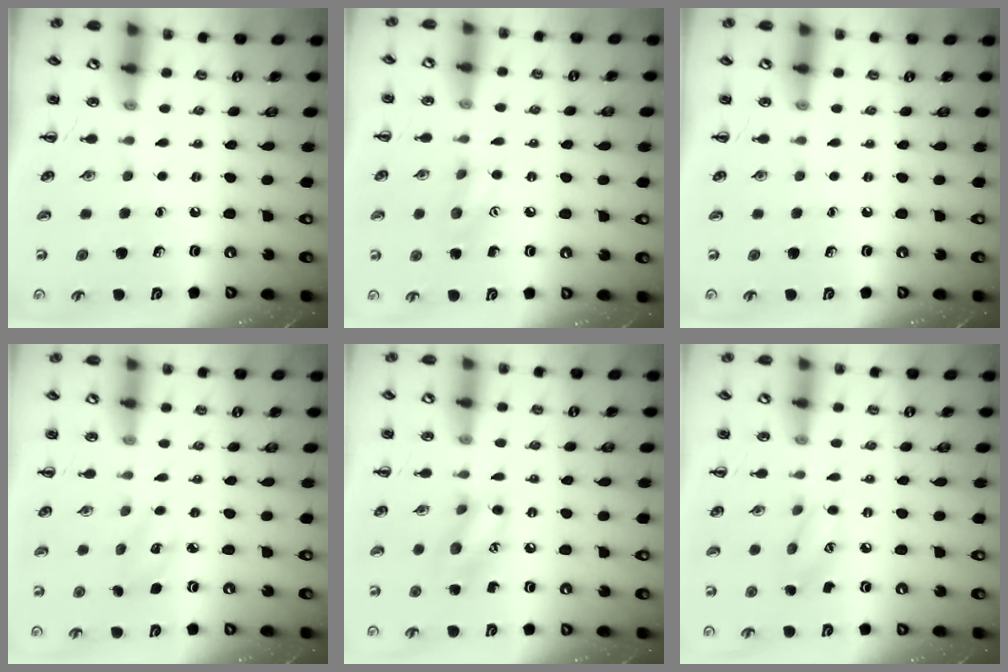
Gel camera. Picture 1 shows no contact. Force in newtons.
{"total": 8.2, "press": 8.1, "slide": 1.6}
{"total": 0.0}
{"total": 3.9, "press": 3.7, "slide": 1.0}
{"total": 10.2, "press": 10.2, "slide": 0.3}
{"total": 7.0, "press": 7.0, "slide": 0.8}